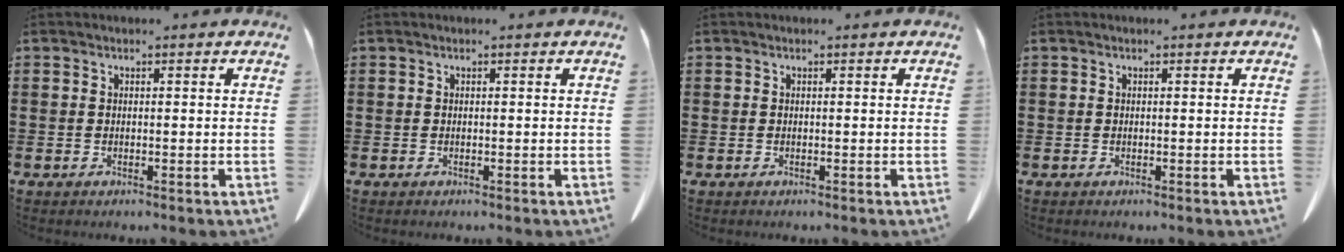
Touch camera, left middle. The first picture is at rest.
{"total": 0.0}
{"total": 0.0}
{"total": 0.0}